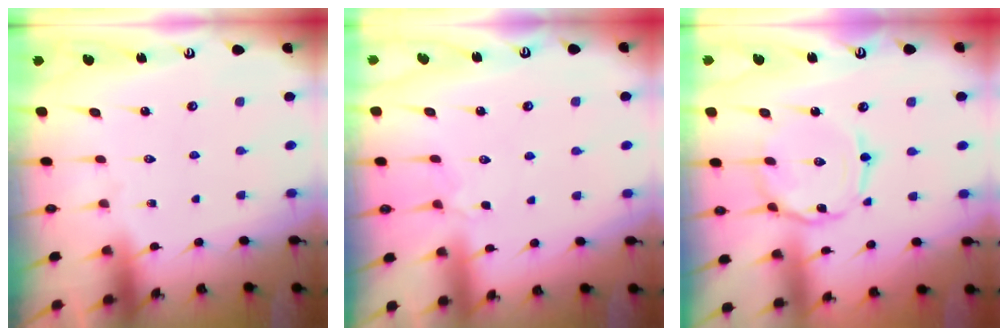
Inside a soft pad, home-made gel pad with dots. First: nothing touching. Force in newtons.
{"total": 2.7, "press": 2.6, "slide": 0.6}
{"total": 5.1, "press": 5.0, "slide": 0.3}